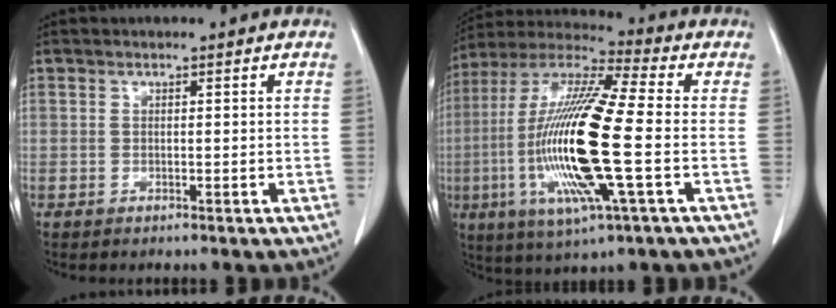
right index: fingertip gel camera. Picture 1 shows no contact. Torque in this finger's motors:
{"motor_torque": [2.14, 0.00, 0.72, 0.21]}